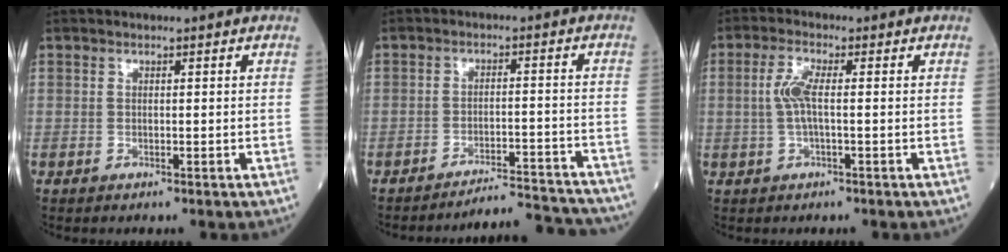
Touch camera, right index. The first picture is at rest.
{"total": 10.7, "force": [-10.7, -0.1, 0.2], "torque": [0.012, 0.022, -0.143]}
{"total": 4.0, "force": [0.1, 0.7, 3.9], "torque": [-0.092, 0.005, -0.001]}